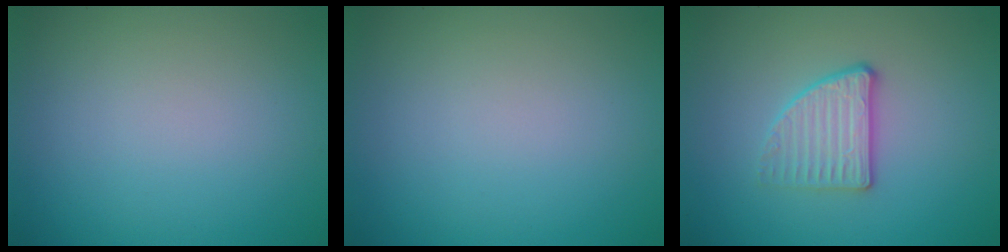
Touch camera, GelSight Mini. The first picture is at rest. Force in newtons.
{"total": 0.0}
{"total": 2.7, "press": 2.4, "slide": 1.1}